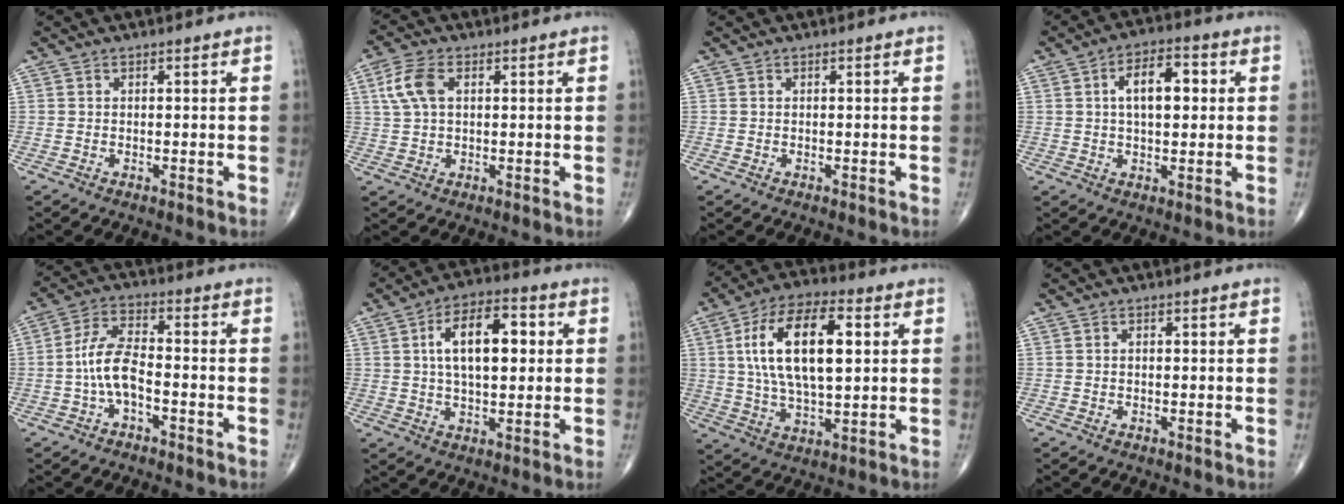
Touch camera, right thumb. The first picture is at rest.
{"total": 6.4, "force": [1.8, 3.7, 5.0], "torque": [-0.113, 0.010, 0.036]}
{"total": 0.0}
{"total": 9.2, "force": [1.7, 4.7, 7.7], "torque": [-0.109, 0.014, 0.023]}
{"total": 7.9, "force": [-2.1, 3.8, 6.6], "torque": [-0.133, 0.033, -0.046]}
{"total": 13.3, "force": [2.5, 6.6, 11.2], "torque": [-0.169, 0.011, 0.039]}
{"total": 18.5, "force": [3.9, 8.6, 16.0], "torque": [-0.281, 0.006, 0.067]}
{"total": 0.8, "force": [0.0, 0.5, 0.6], "torque": [-0.013, 0.003, 0.001]}